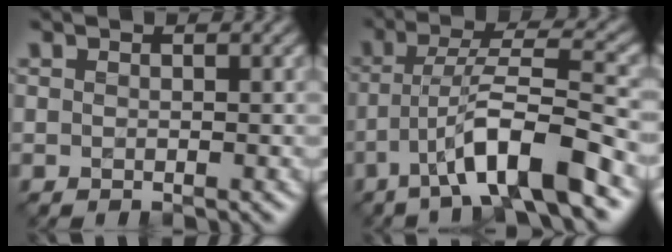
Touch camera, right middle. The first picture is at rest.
{"total": 7.8, "force": [-3.9, 1.3, 6.6], "torque": [-0.113, 0.013, -0.073]}